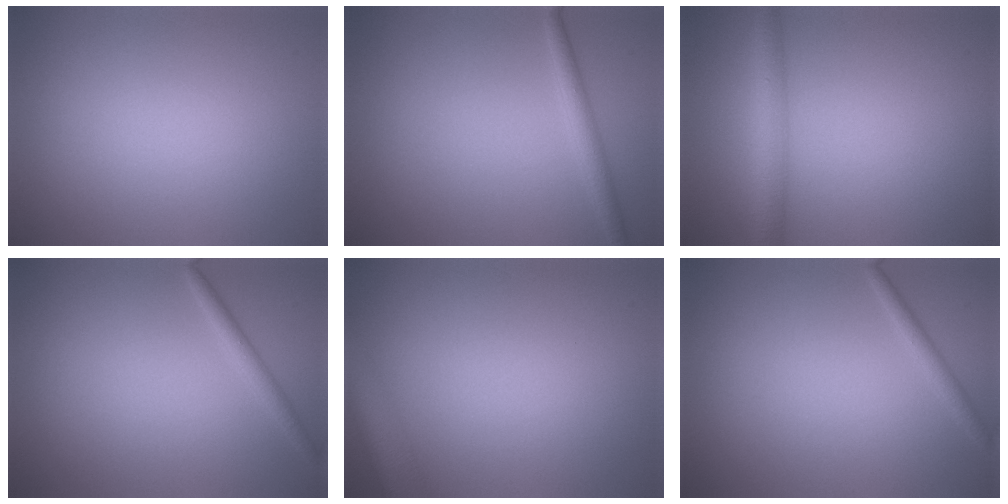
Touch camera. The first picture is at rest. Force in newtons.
{"total": 1.9, "press": 1.9, "slide": 0.2}
{"total": 3.6, "press": 3.6, "slide": 0.1}
{"total": 1.5, "press": 1.5, "slide": 0.1}
{"total": 3.9, "press": 3.9, "slide": 0.2}
{"total": 1.2, "press": 1.2, "slide": 0.0}